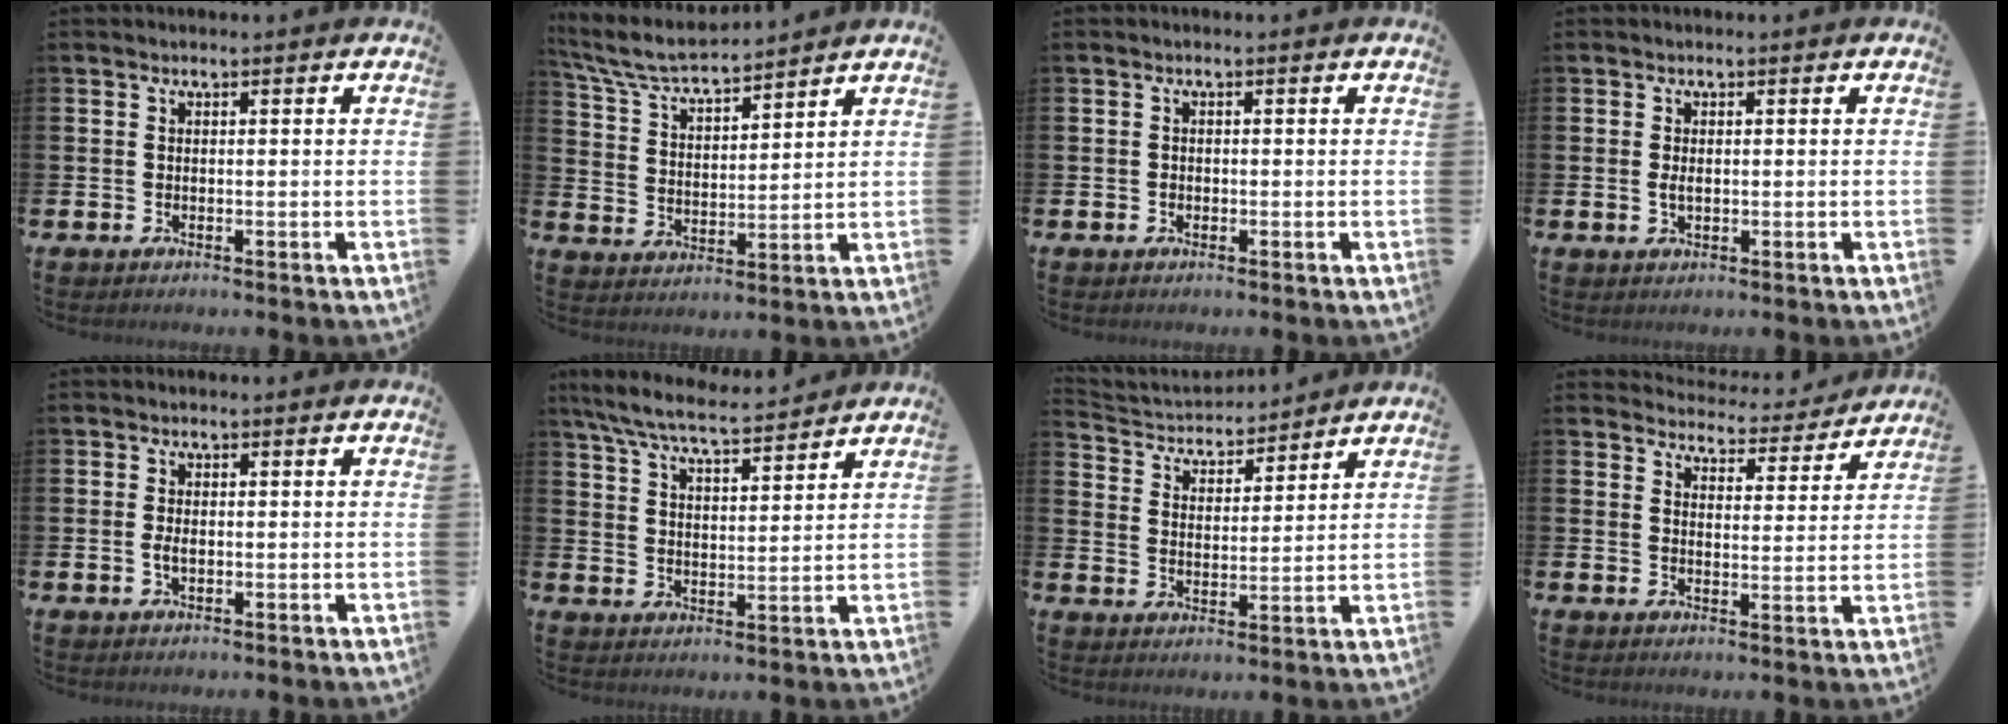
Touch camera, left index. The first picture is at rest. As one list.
[{"total": 6.6, "force": [6.2, 0.7, 2.1], "torque": [-0.072, -0.034, 0.109]}, {"total": 0.6, "force": [-0.3, 0.5, 0.1], "torque": [-0.003, 0.004, -0.008]}, {"total": 1.3, "force": [0.0, 0.7, 1.1], "torque": [-0.022, 0.004, -0.002]}, {"total": 1.7, "force": [-0.2, 1.0, 1.4], "torque": [-0.027, 0.004, -0.006]}, {"total": 7.4, "force": [6.9, 0.9, 2.6], "torque": [-0.076, -0.035, 0.122]}, {"total": 3.9, "force": [3.7, 1.4, 0.0], "torque": [-0.027, -0.028, 0.061]}, {"total": 4.5, "force": [4.4, 0.7, 0.1], "torque": [-0.008, -0.039, 0.072]}]